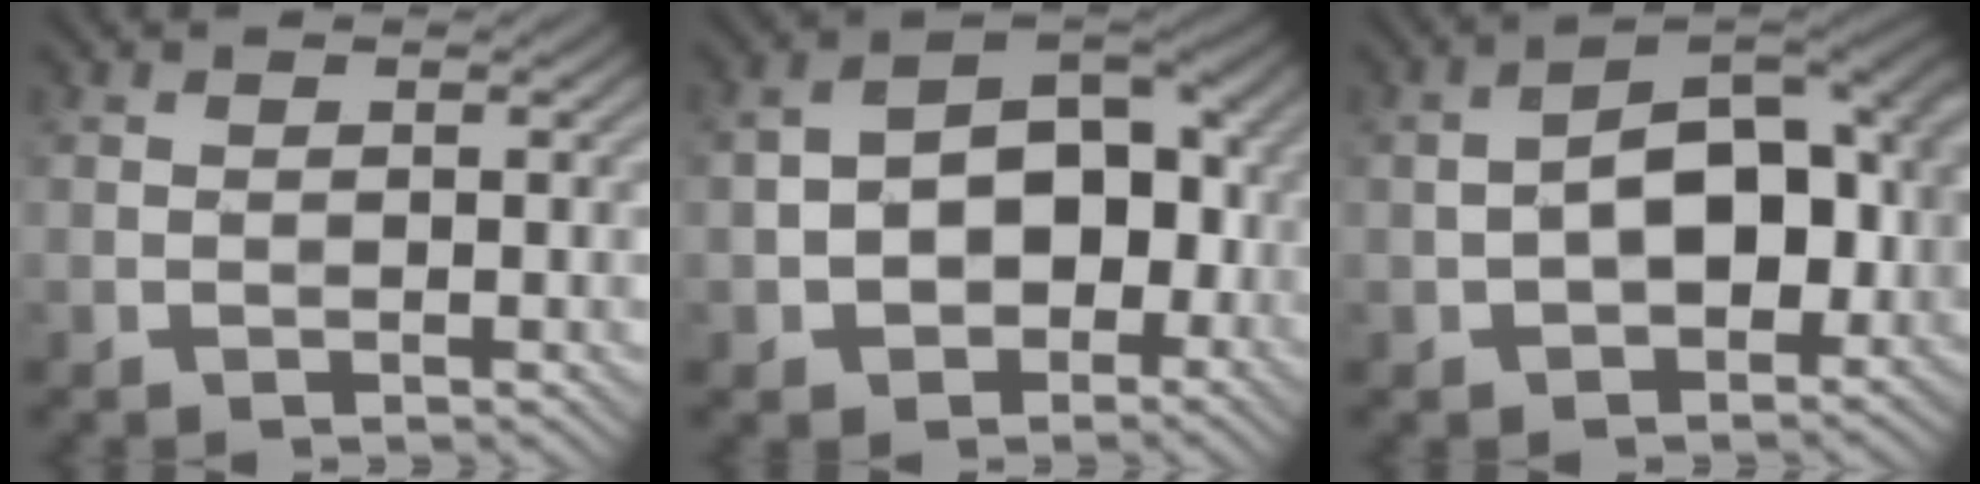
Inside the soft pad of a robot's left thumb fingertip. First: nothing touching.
{"total": 11.0, "force": [-2.4, 7.4, 7.8], "torque": [-0.126, -0.002, -0.050]}
{"total": 12.3, "force": [-1.8, 7.5, 9.6], "torque": [-0.140, 0.002, -0.030]}